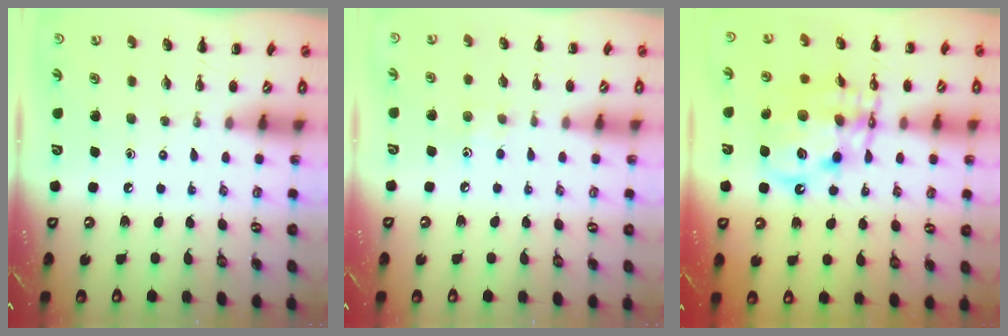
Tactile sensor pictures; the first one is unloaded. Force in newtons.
{"total": 5.0, "press": 4.8, "slide": 1.3}
{"total": 13.9, "press": 13.5, "slide": 3.3}